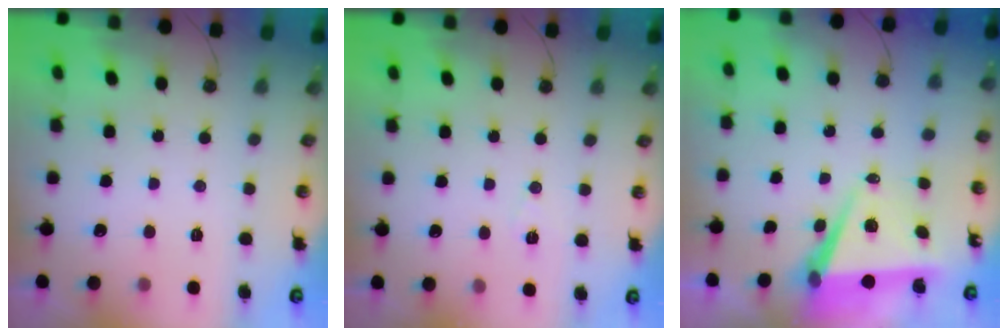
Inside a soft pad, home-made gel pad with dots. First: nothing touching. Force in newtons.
{"total": 6.6, "press": 4.8, "slide": 4.5}
{"total": 6.8, "press": 5.2, "slide": 4.3}